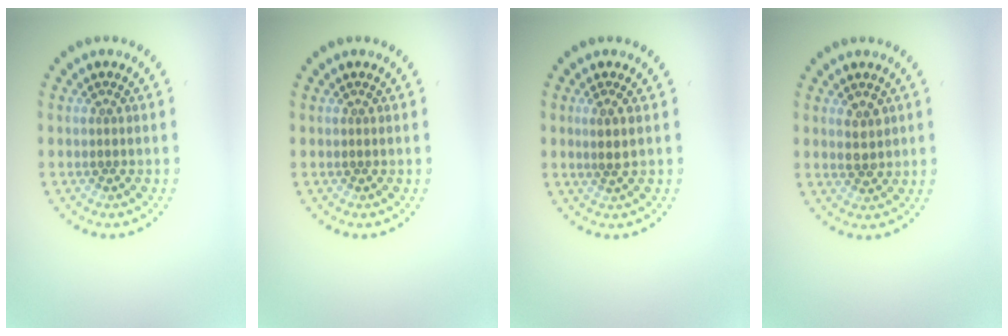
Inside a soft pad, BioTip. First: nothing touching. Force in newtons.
{"total": 0.0}
{"total": 1.4, "press": 1.1, "slide": 0.9}
{"total": 1.8, "press": 1.8, "slide": 0.2}